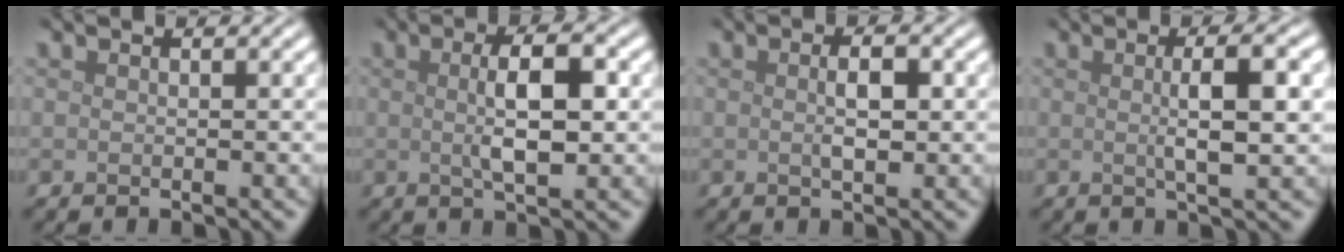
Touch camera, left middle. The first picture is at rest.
{"total": 4.6, "force": [0.4, 1.2, 4.4], "torque": [-0.078, 0.004, 0.005]}
{"total": 2.2, "force": [0.1, 0.8, 2.1], "torque": [-0.039, 0.001, 0.001]}
{"total": 4.6, "force": [0.4, 0.9, 4.4], "torque": [-0.069, 0.007, 0.005]}